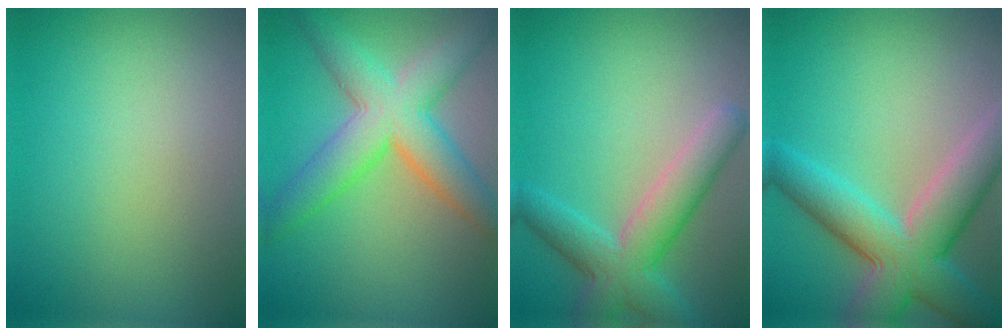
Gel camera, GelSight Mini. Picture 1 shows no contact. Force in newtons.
{"total": 7.3, "press": 7.3, "slide": 0.1}
{"total": 5.6, "press": 5.6, "slide": 0.4}
{"total": 8.6, "press": 8.6, "slide": 0.7}